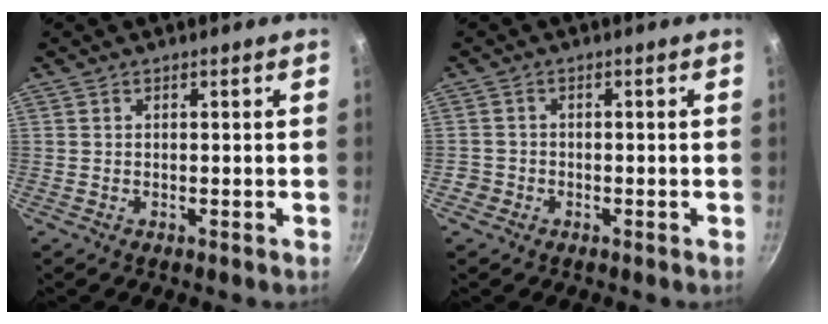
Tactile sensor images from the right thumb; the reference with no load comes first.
{"total": 2.1, "force": [-1.0, 1.8, 0.3], "torque": [0.001, 0.012, -0.016]}